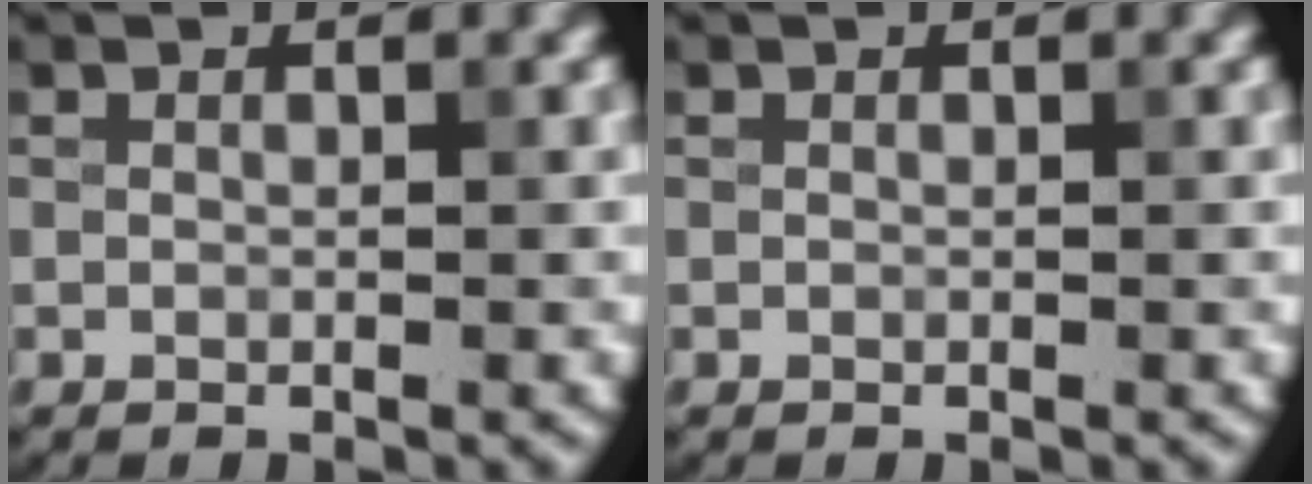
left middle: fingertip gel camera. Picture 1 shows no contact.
{"total": 0.0}